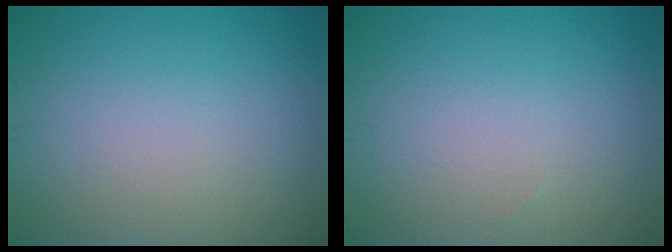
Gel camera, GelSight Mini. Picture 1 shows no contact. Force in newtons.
{"total": 0.0}